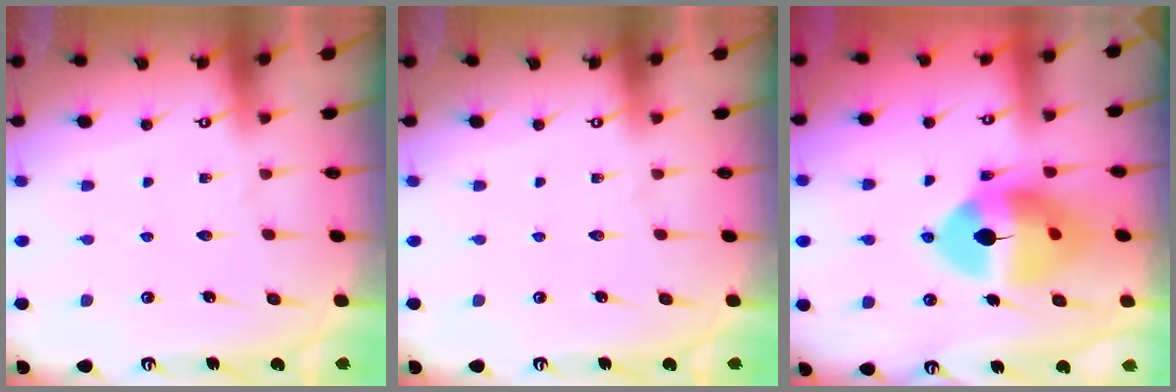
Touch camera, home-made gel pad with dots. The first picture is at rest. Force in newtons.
{"total": 0.0}
{"total": 12.7, "press": 12.6, "slide": 1.7}